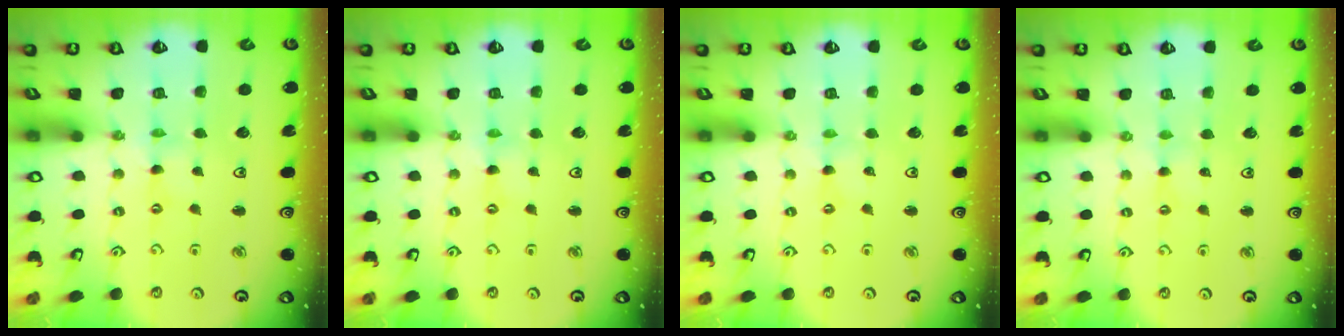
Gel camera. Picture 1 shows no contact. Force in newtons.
{"total": 0.0}
{"total": 0.0}
{"total": 1.4, "press": 1.4, "slide": 0.3}